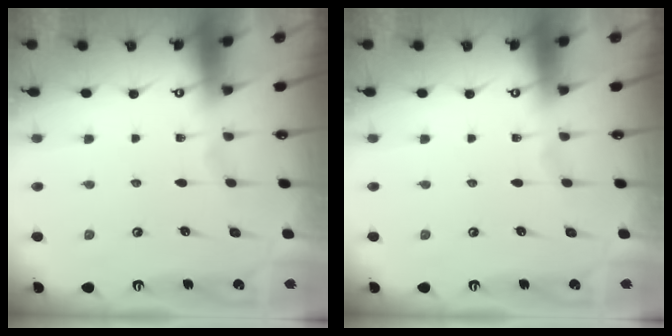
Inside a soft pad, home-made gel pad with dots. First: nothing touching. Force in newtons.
{"total": 0.0}